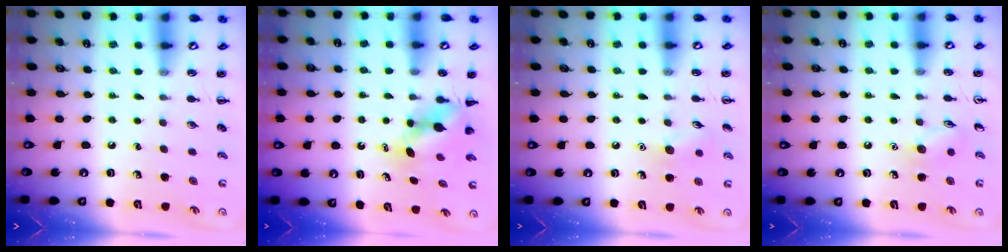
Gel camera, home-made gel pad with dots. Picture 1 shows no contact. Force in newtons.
{"total": 5.2, "press": 5.1, "slide": 0.7}
{"total": 7.2, "press": 7.0, "slide": 1.7}
{"total": 7.2, "press": 7.2, "slide": 1.0}